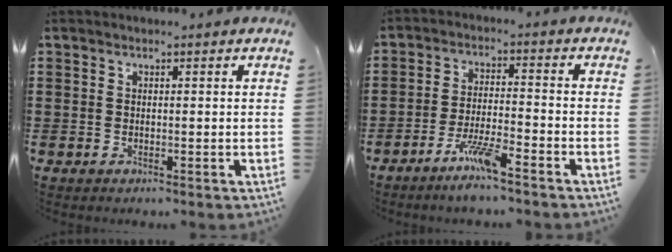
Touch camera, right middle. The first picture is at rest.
{"total": 5.8, "force": [-4.3, 0.3, 4.0], "torque": [-0.086, -0.010, -0.080]}